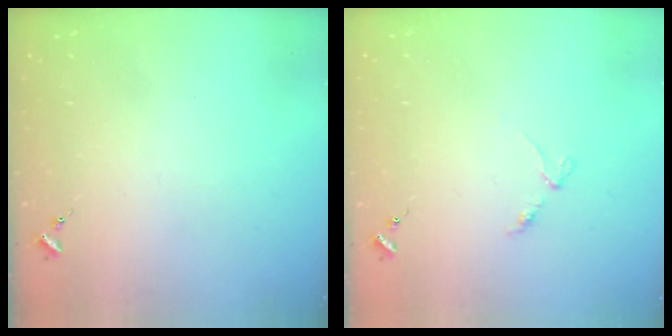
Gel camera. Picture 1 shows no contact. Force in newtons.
{"total": 2.9, "press": 2.8, "slide": 0.4}